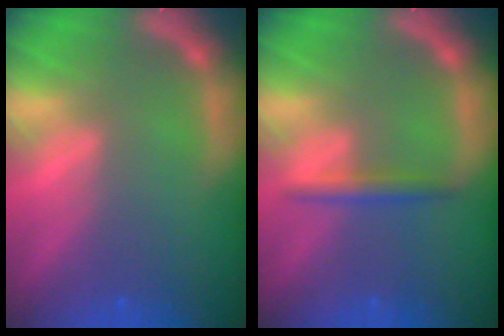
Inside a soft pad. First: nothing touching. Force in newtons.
{"total": 1.9}